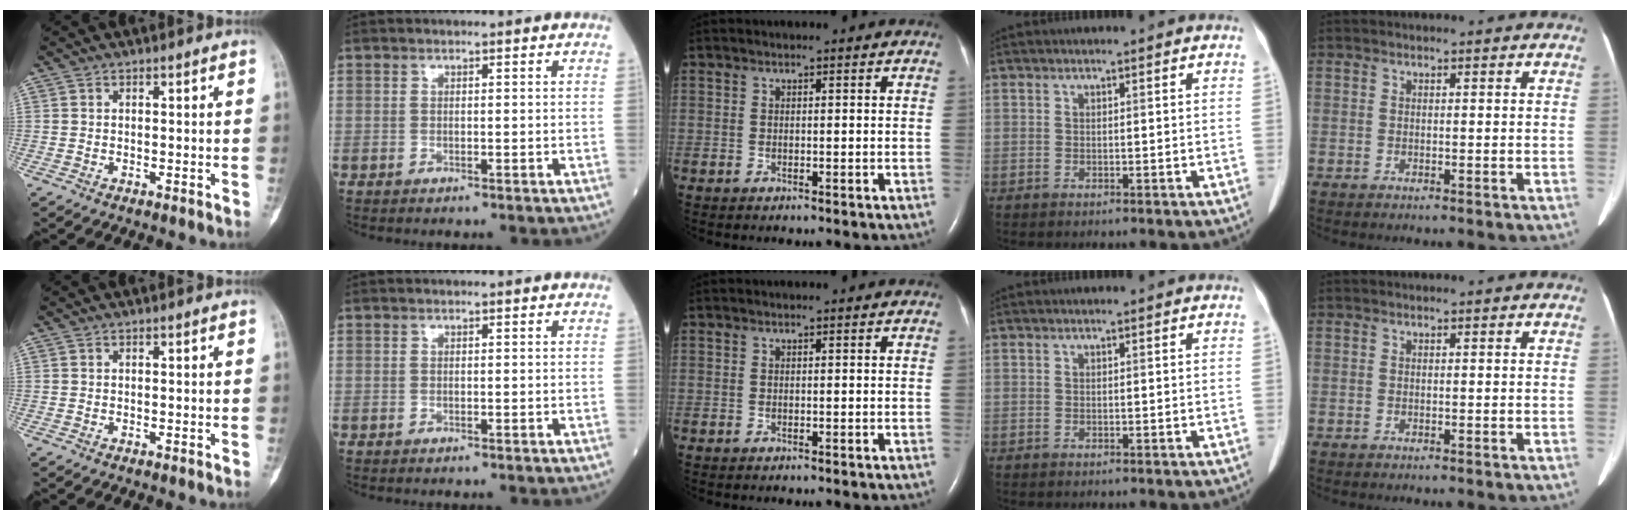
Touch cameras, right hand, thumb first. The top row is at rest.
{}